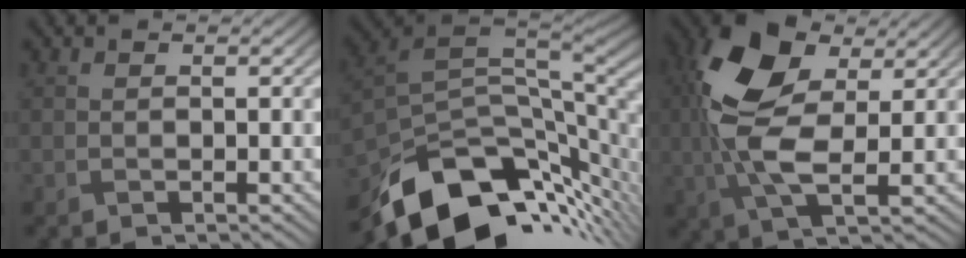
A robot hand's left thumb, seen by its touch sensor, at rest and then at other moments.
{"total": 14.8, "force": [-7.8, 6.8, 10.5], "torque": [-0.207, -0.023, -0.130]}
{"total": 12.0, "force": [2.5, 6.6, 9.8], "torque": [-0.227, 0.005, 0.043]}